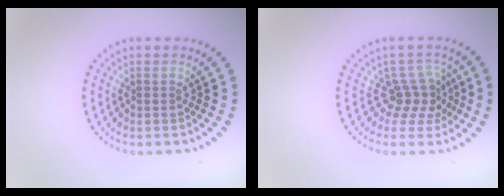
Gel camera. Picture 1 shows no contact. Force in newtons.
{"total": 2.7, "press": 1.9, "slide": 1.9}